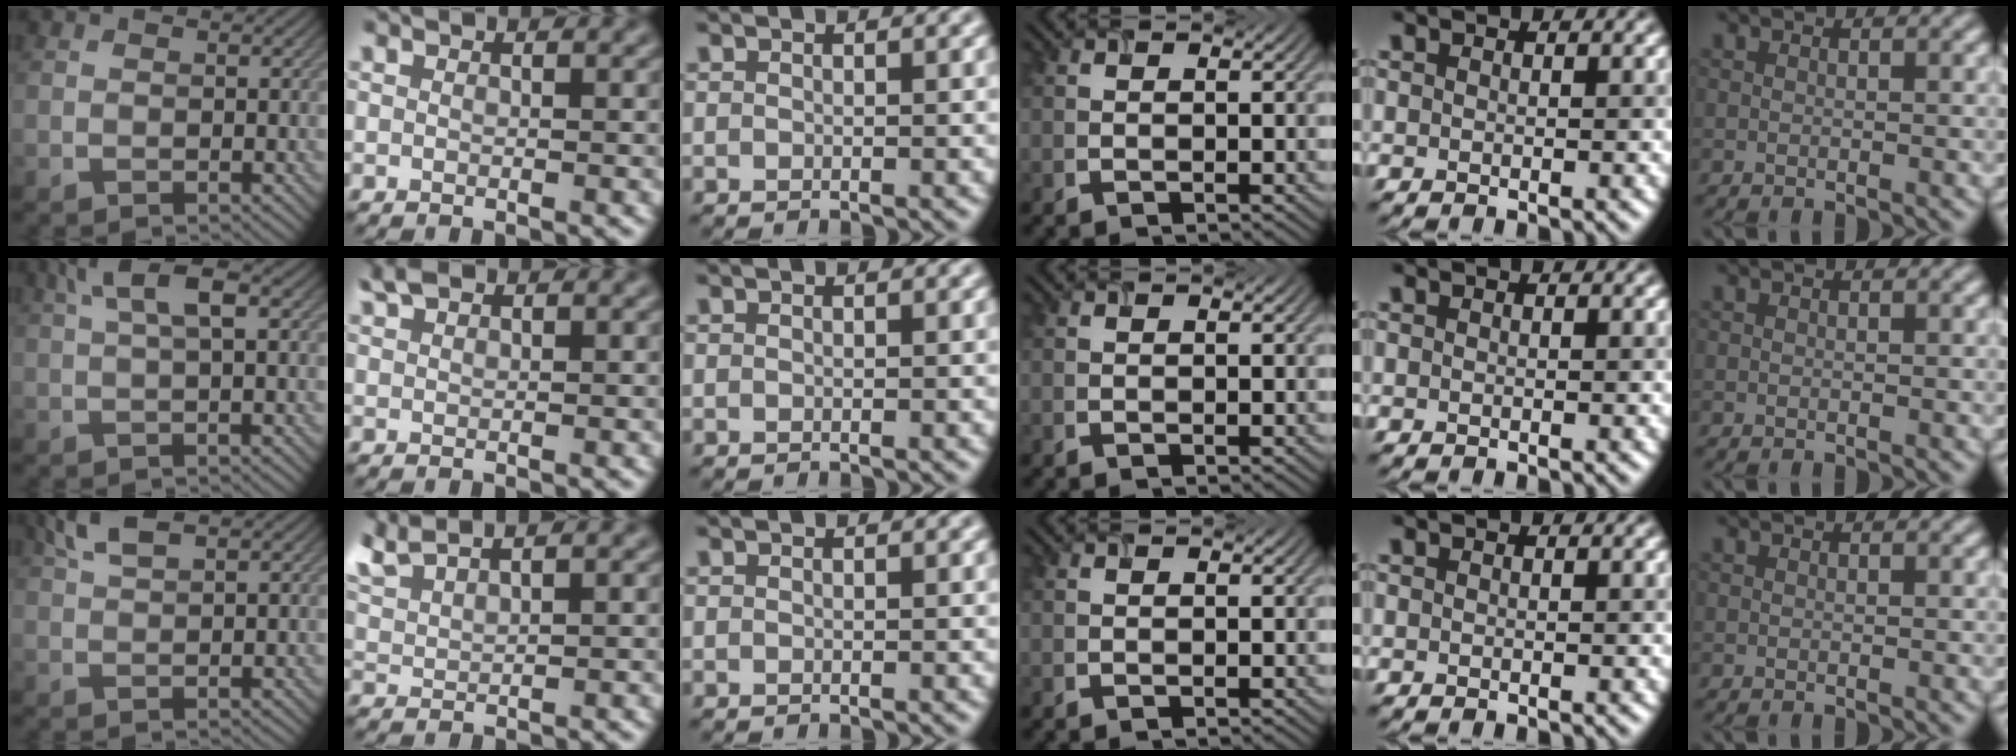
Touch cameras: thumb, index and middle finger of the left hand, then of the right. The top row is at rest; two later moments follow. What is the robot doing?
{"motion": "insert", "object": "airpods case & airpods"}